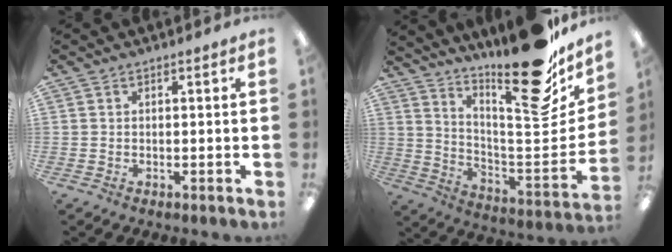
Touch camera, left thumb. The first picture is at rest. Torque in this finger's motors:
{"motor_torque": [0.41, 0.42, 1.08, -1.69, 0.12]}